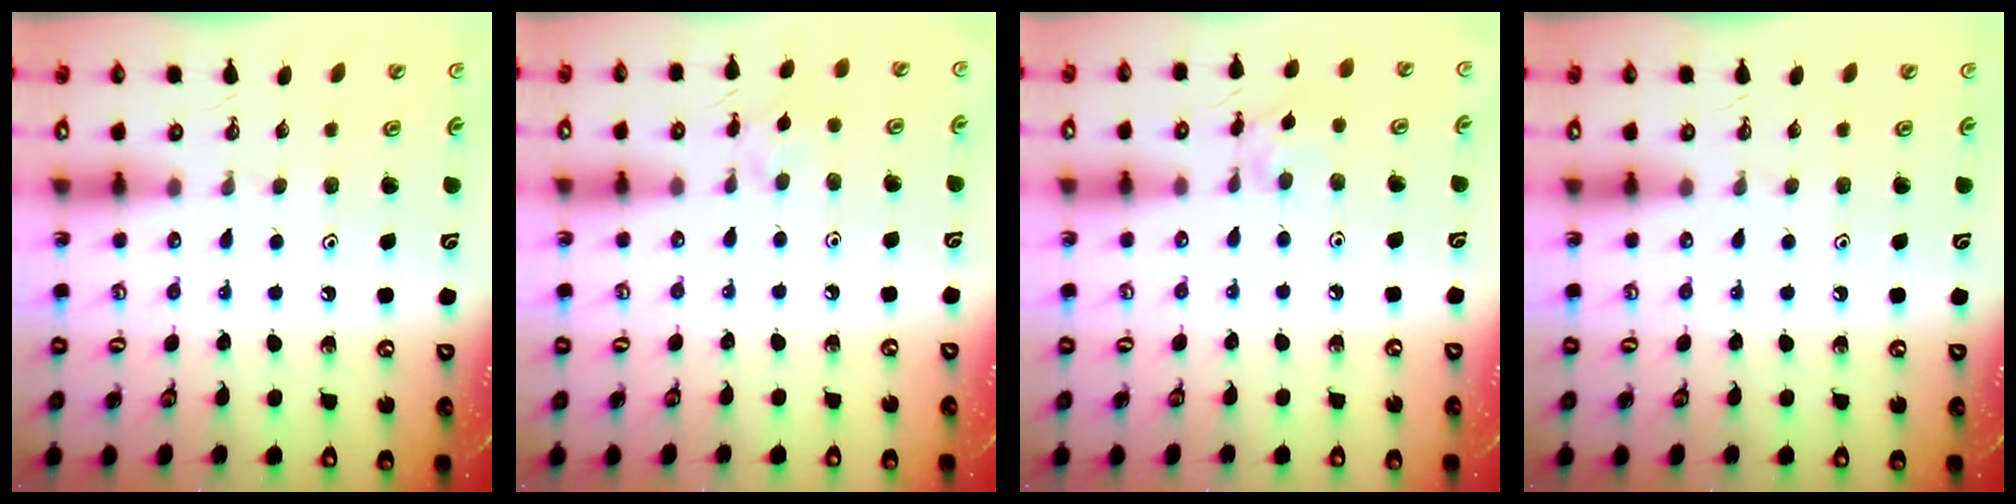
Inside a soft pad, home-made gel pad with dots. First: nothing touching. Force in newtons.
{"total": 1.8, "press": 1.8, "slide": 0.4}
{"total": 7.0, "press": 6.9, "slide": 0.4}
{"total": 0.0}